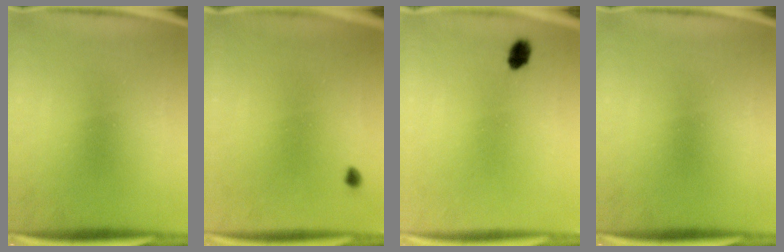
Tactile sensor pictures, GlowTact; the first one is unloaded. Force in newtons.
{"total": 0.8}
{"total": 2.9}
{"total": 0.0}